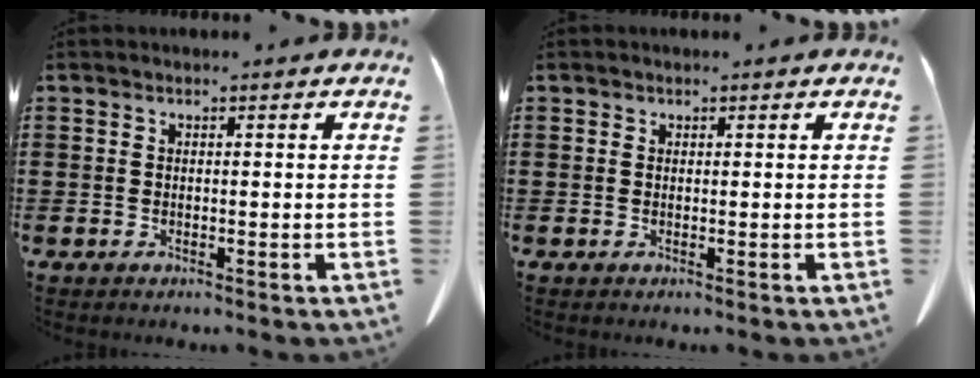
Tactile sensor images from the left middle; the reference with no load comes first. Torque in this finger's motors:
{"motor_torque": [-0.12, 0.01, 0.00, 0.00]}